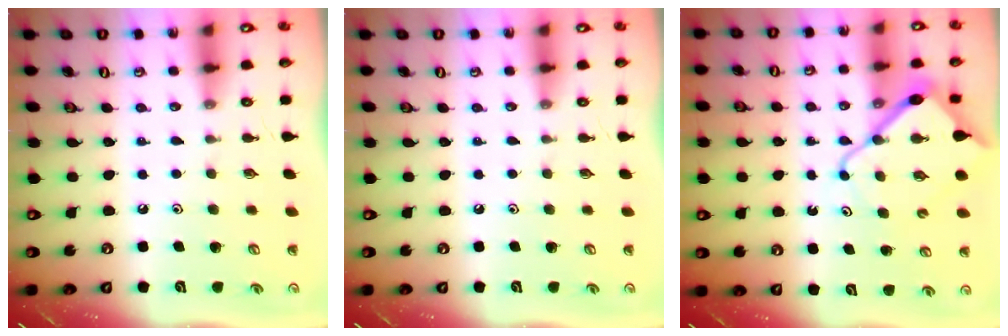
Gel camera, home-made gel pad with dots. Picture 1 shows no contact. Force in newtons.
{"total": 0.0}
{"total": 12.1, "press": 12.1, "slide": 1.1}